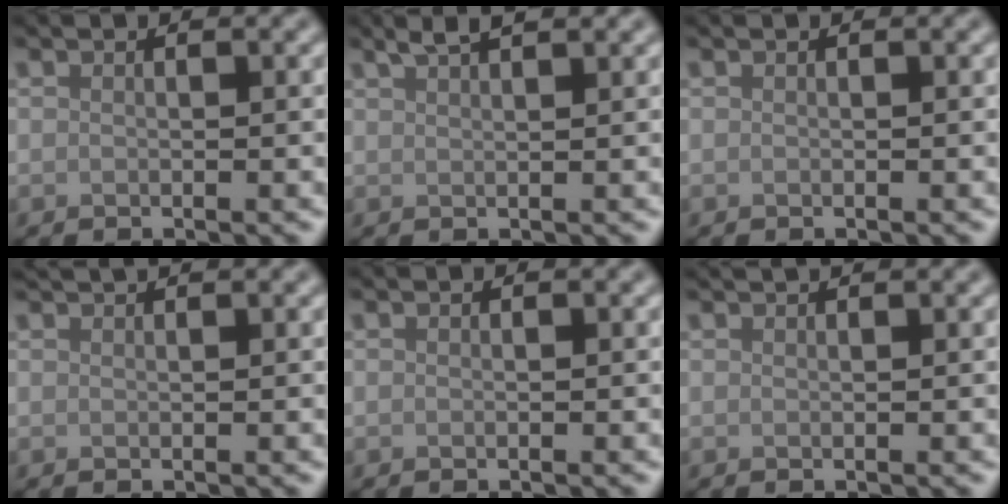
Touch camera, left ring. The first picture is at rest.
{"total": 2.6, "force": [2.0, 0.5, 1.6], "torque": [-0.016, 0.006, 0.033]}
{"total": 0.0}
{"total": 1.4, "force": [1.2, 0.3, 0.7], "torque": [-0.006, 0.000, 0.009]}
{"total": 0.0}
{"total": 1.4, "force": [1.2, 0.4, 0.7], "torque": [-0.006, -0.001, 0.004]}